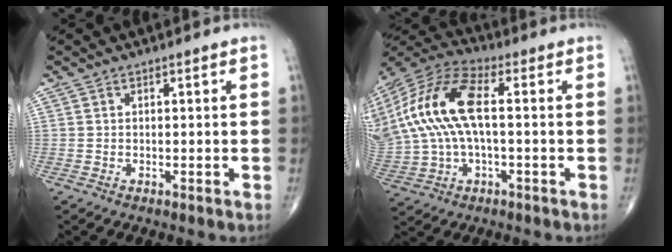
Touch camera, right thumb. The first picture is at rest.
{"total": 21.2, "force": [2.1, 10.4, 18.4], "torque": [-0.413, 0.030, 0.037]}